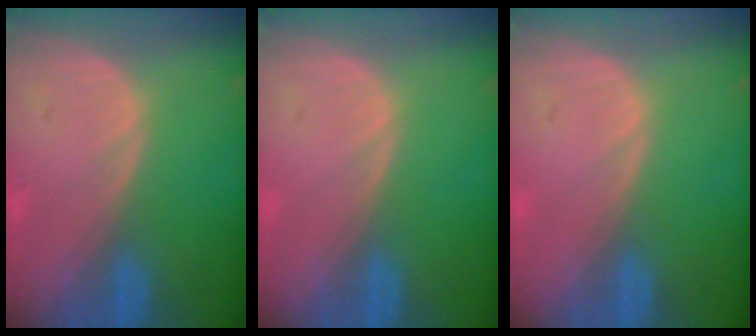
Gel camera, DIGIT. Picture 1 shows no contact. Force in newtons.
{"total": 0.0}
{"total": 0.0}